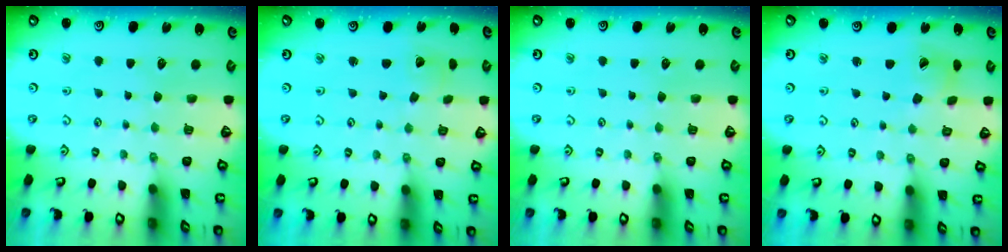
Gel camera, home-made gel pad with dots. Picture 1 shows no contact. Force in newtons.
{"total": 1.8, "press": 1.8, "slide": 0.1}
{"total": 0.0}
{"total": 6.9, "press": 6.9, "slide": 0.5}